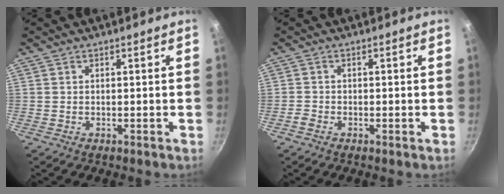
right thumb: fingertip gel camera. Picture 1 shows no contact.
{"total": 1.2, "force": [-0.9, 0.6, 0.6], "torque": [-0.020, 0.004, -0.025]}